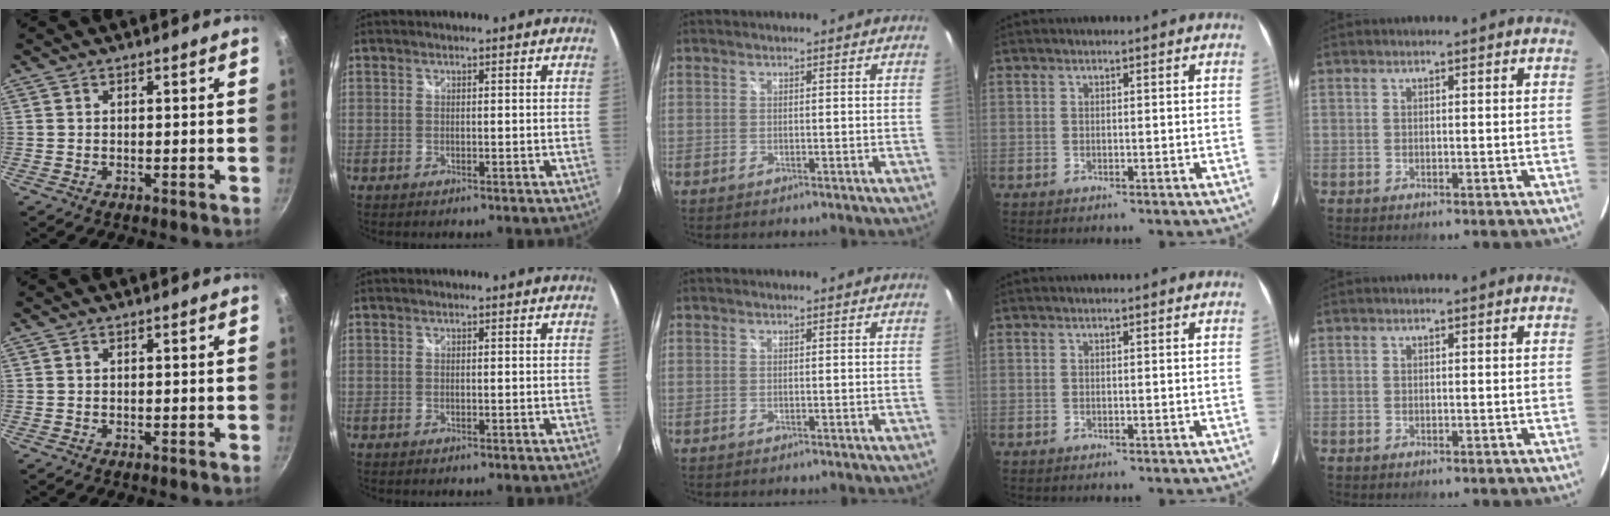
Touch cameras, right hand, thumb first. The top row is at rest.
{}